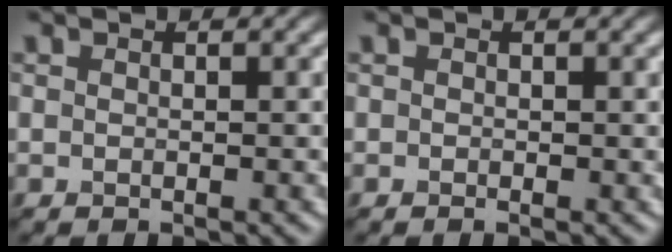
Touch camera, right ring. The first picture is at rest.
{"total": 0.0}